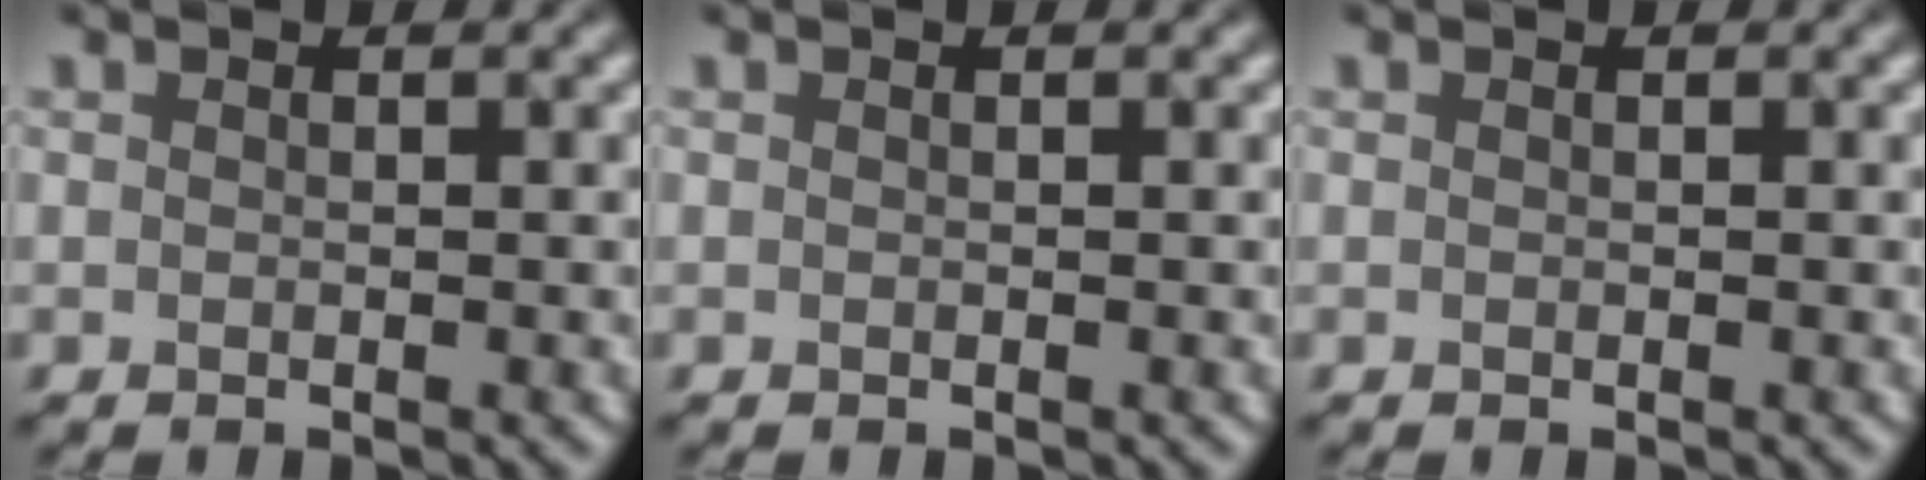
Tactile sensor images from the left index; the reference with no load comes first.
{"total": 0.0}
{"total": 0.0}